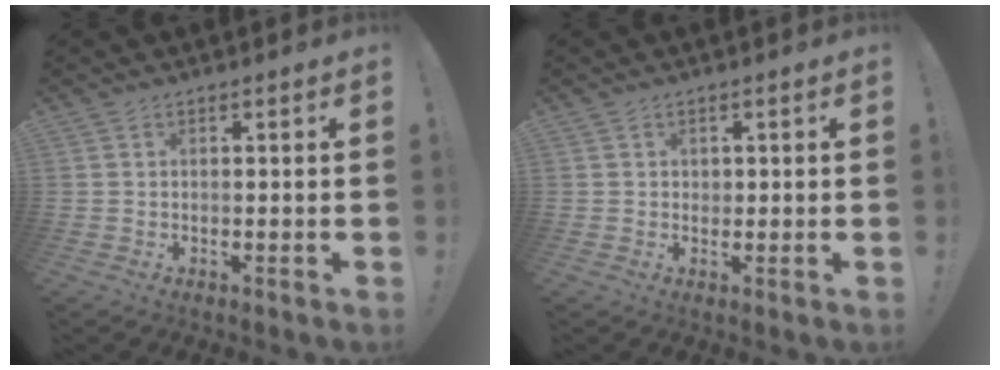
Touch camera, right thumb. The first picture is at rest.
{"total": 1.3, "force": [0.3, 1.3, 0.3], "torque": [0.003, 0.001, 0.005]}